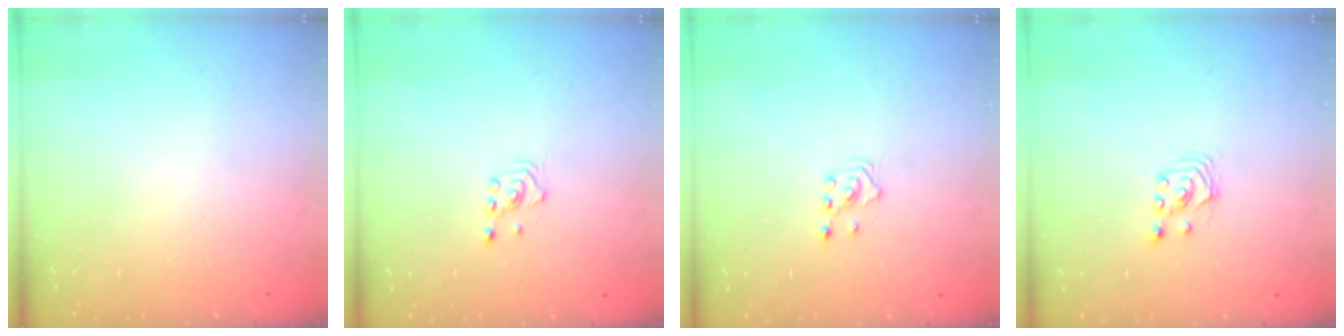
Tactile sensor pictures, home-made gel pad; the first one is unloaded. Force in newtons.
{"total": 2.0, "press": 2.0, "slide": 0.2}
{"total": 2.7, "press": 2.6, "slide": 0.8}
{"total": 2.6, "press": 2.6, "slide": 0.3}